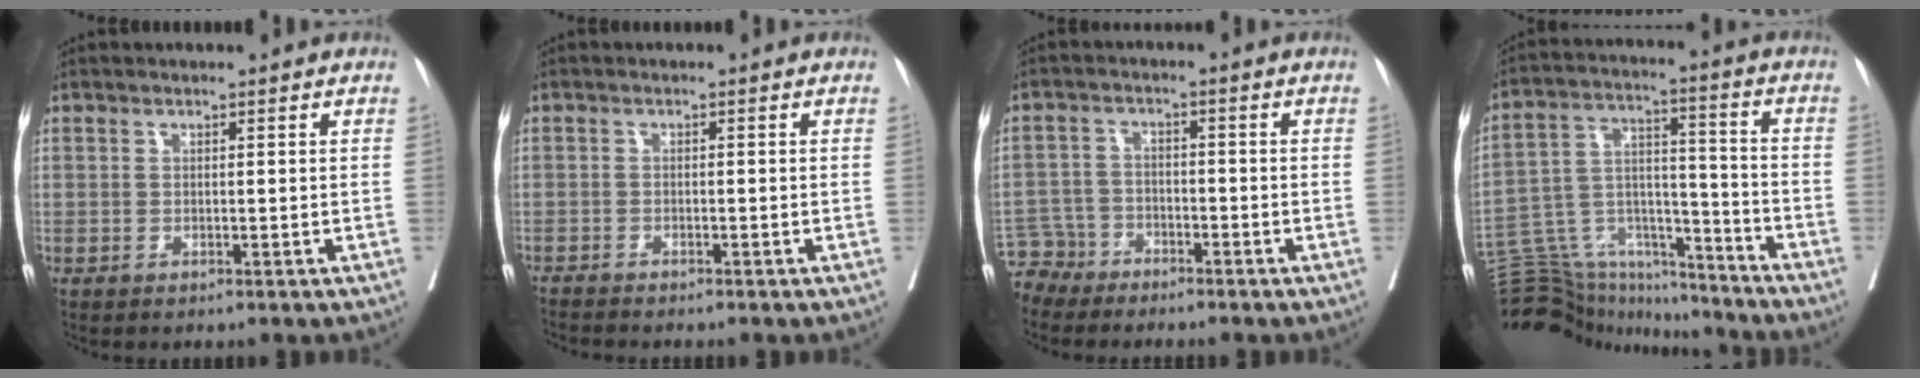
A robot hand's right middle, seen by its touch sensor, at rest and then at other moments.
{"total": 3.0, "force": [-2.9, -0.5, 0.8], "torque": [-0.014, -0.009, -0.051]}
{"total": 4.4, "force": [-4.0, 1.7, -1.0], "torque": [0.019, 0.000, -0.079]}
{"total": 18.0, "force": [-16.7, 5.6, 3.6], "torque": [-0.087, 0.053, -0.266]}